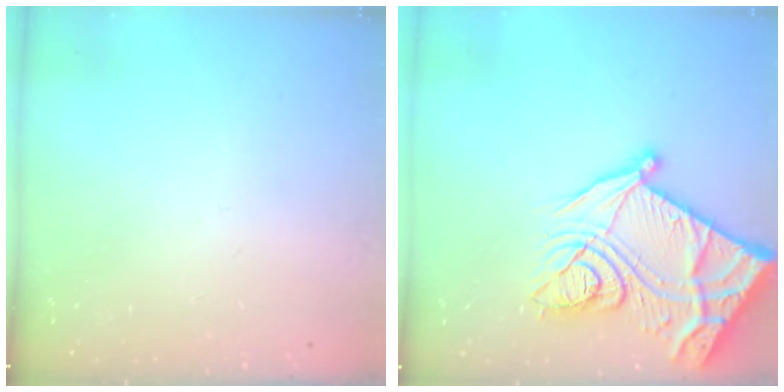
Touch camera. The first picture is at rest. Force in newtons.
{"total": 27.1, "press": 27.1, "slide": 0.8}